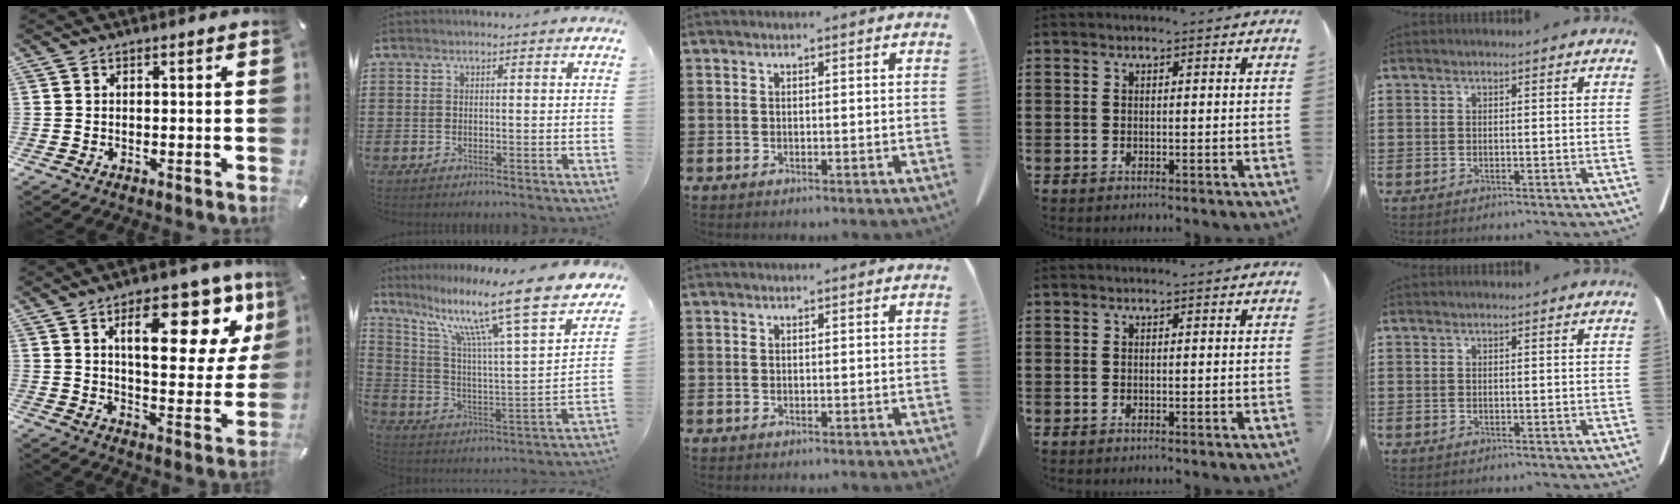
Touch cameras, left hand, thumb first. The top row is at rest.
{"thumb": {"total": 20.1, "force": [9.4, 9.0, 15.3], "torque": [-0.209, -0.041, 0.145]}, "index": {"total": 14.3, "force": [10.5, 0.7, 9.6], "torque": [-0.194, -0.074, 0.162]}}